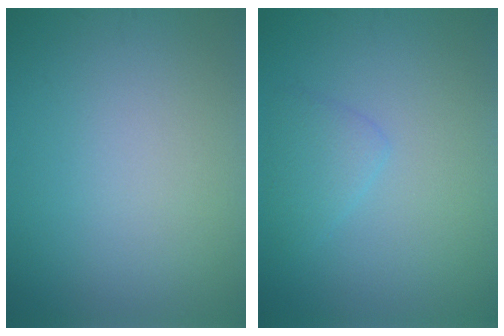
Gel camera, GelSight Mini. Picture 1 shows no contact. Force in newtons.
{"total": 1.8, "press": 1.8, "slide": 0.2}